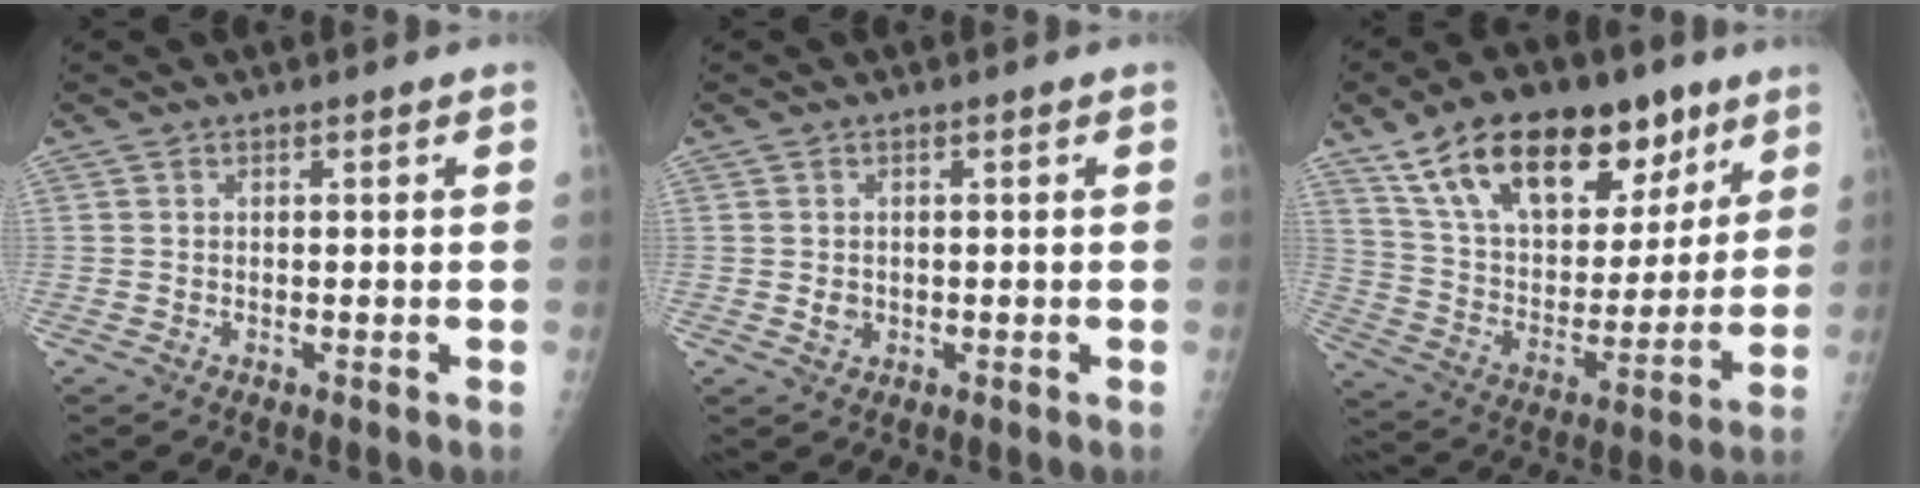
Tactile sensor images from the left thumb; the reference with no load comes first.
{"total": 1.6, "force": [0.0, 1.4, 0.7], "torque": [-0.007, 0.000, 0.004]}
{"total": 25.3, "force": [15.0, 13.3, 15.4], "torque": [-0.213, -0.030, 0.259]}